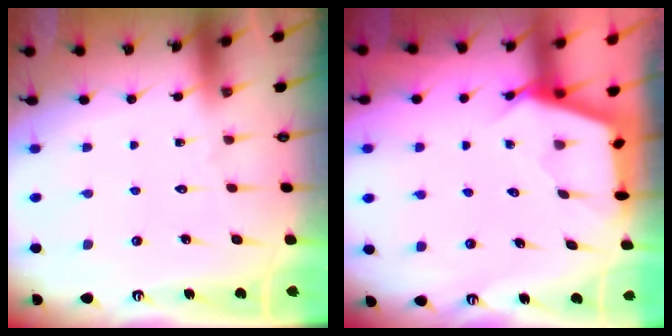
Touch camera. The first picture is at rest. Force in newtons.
{"total": 2.5, "press": 2.5, "slide": 0.3}